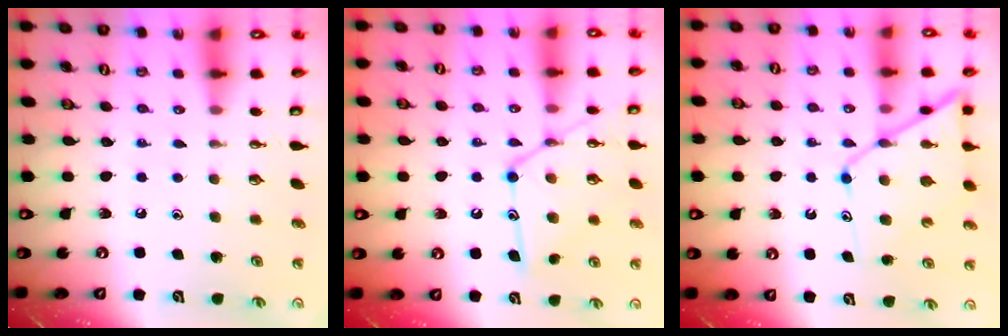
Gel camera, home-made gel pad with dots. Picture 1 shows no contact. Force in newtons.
{"total": 15.3, "press": 15.3, "slide": 1.2}
{"total": 13.1, "press": 13.0, "slide": 1.1}